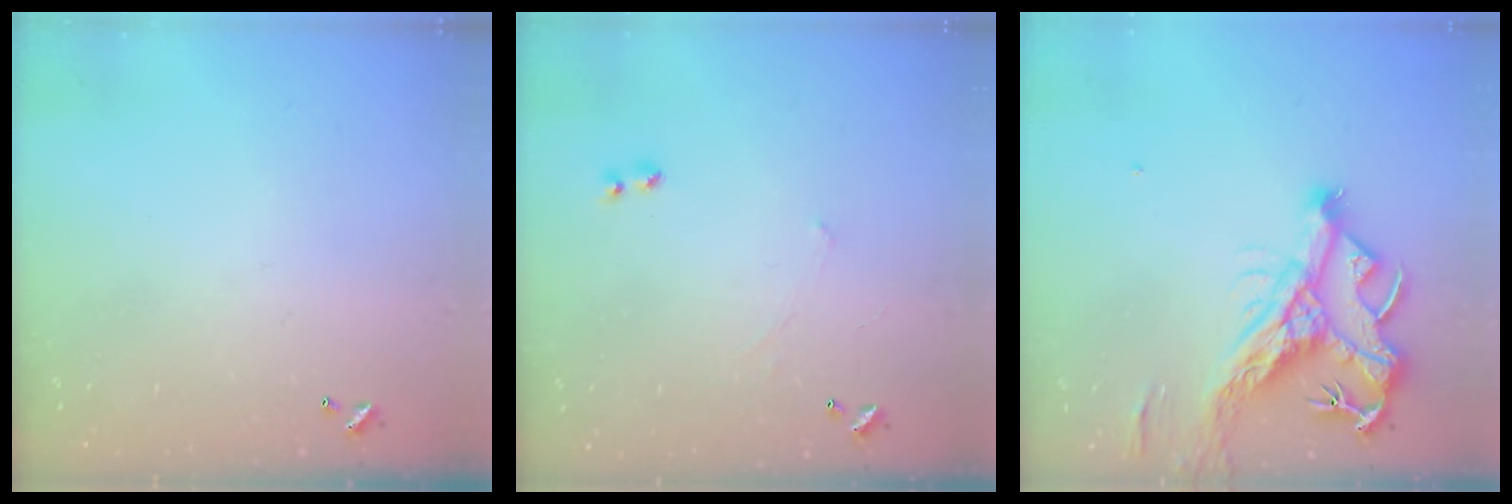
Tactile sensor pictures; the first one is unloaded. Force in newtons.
{"total": 3.1, "press": 3.0, "slide": 0.5}
{"total": 12.9, "press": 12.7, "slide": 2.0}